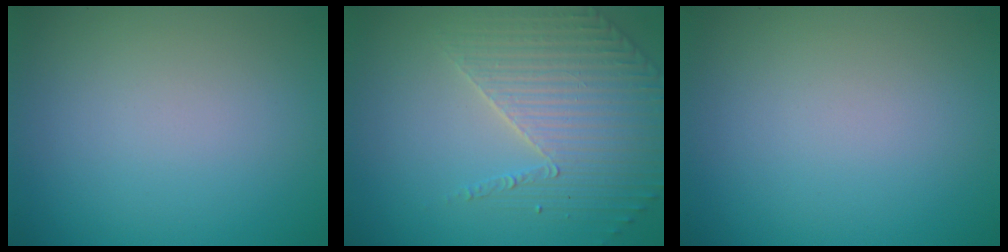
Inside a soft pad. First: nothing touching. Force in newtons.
{"total": 3.7, "press": 3.7, "slide": 0.7}
{"total": 0.0}